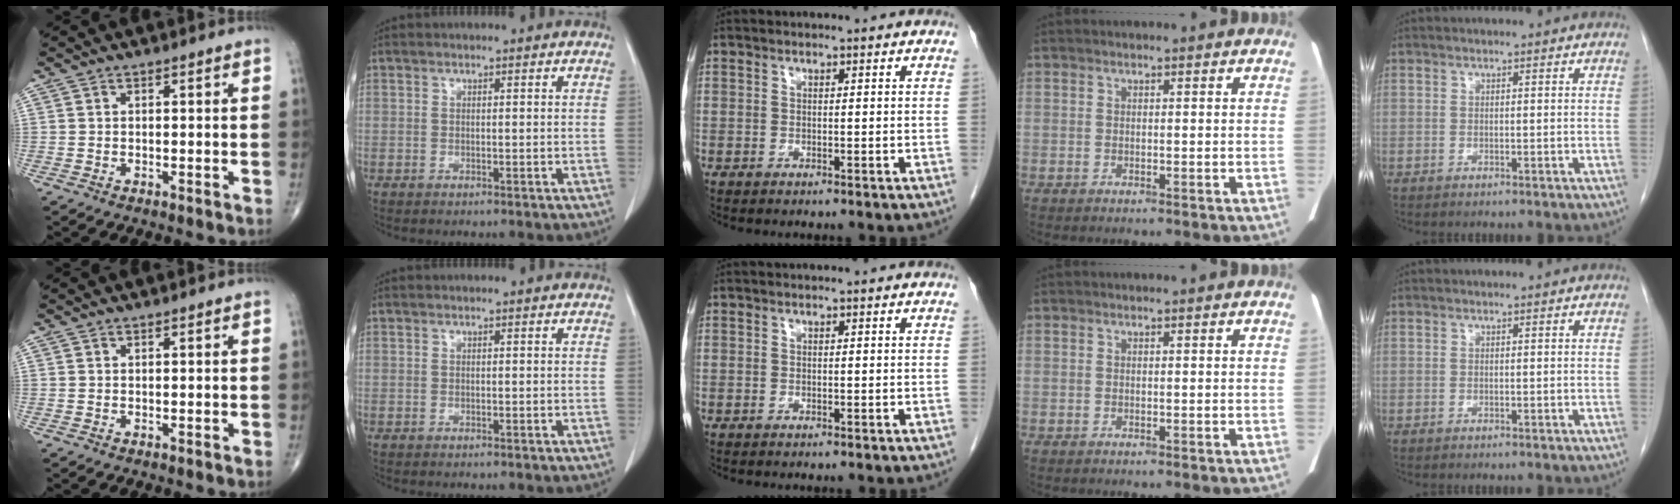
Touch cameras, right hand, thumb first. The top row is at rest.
{}